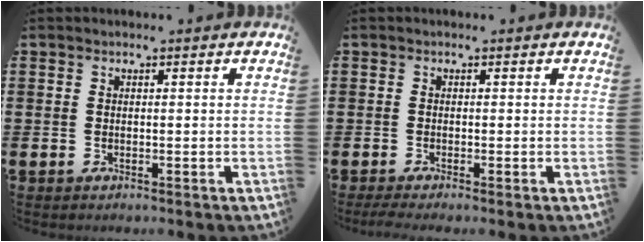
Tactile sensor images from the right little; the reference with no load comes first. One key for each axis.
{"total": 0.9, "fx": -0.4, "fy": 0.1, "fz": 0.8, "tx": -0.014, "ty": -0.003, "tz": -0.008}